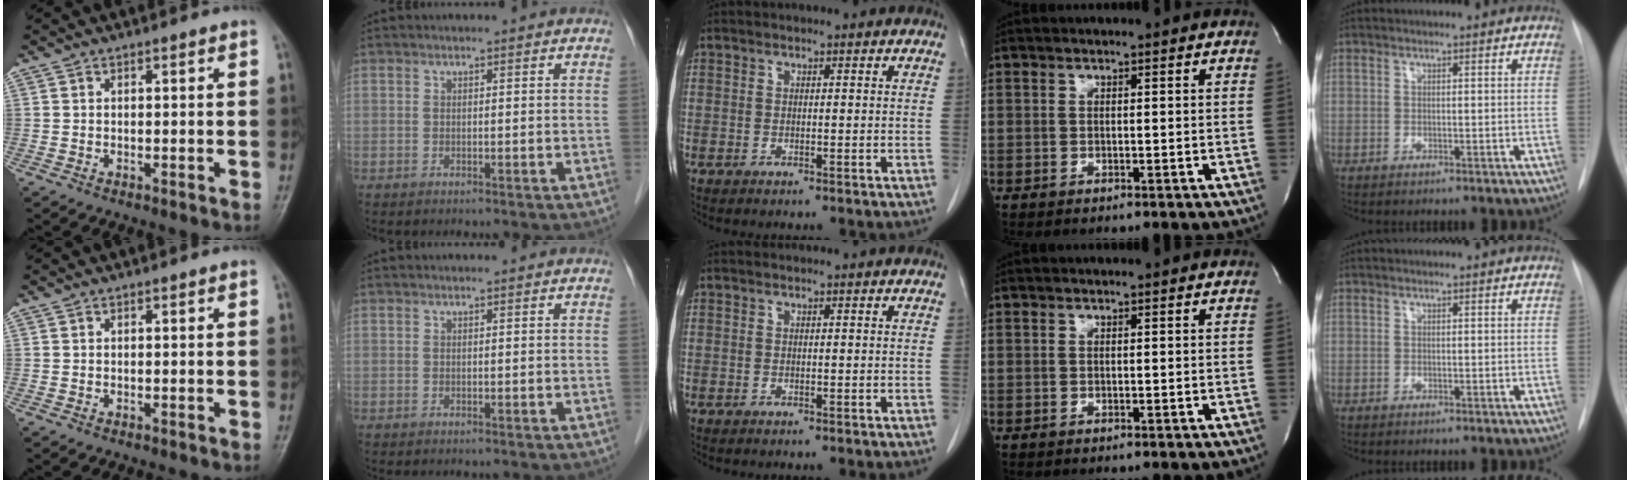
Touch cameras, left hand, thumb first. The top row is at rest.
{}